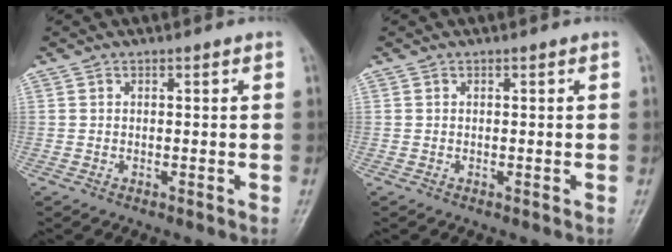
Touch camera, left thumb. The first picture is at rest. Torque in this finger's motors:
{"motor_torque": [-0.04, 0.06, -0.01, -0.10, 0.00]}